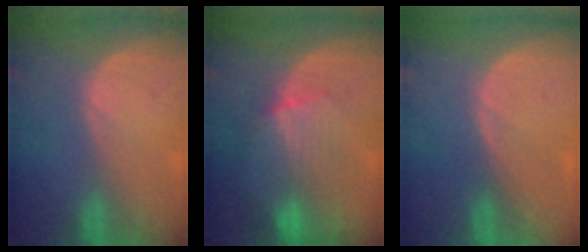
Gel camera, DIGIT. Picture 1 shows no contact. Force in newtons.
{"total": 8.4, "press": 8.0, "slide": 2.7}
{"total": 0.0}